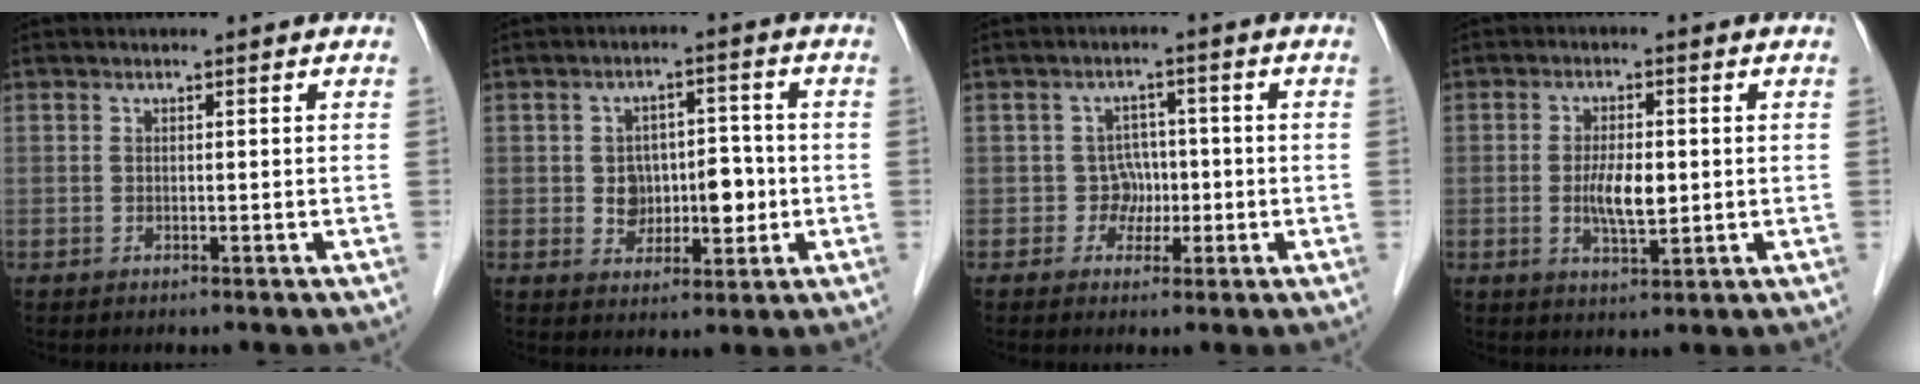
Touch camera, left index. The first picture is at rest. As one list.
[{"total": 6.9, "force": [-0.7, 4.7, 5.1], "torque": [-0.075, 0.020, -0.002]}, {"total": 3.3, "force": [-0.8, 3.2, 0.5], "torque": [0.003, 0.010, -0.011]}, {"total": 5.3, "force": [-0.4, 1.8, 5.0], "torque": [-0.098, -0.004, -0.004]}]